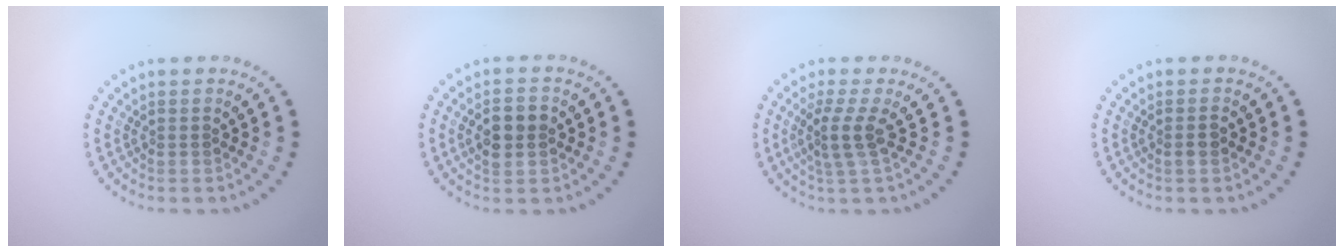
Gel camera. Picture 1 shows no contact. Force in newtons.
{"total": 3.1, "press": 3.1, "slide": 0.2}
{"total": 2.6, "press": 1.9, "slide": 1.9}
{"total": 0.9, "press": 0.8, "slide": 0.4}